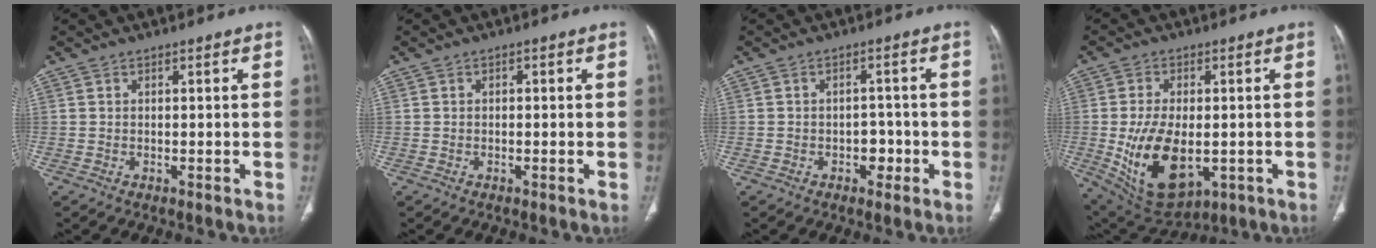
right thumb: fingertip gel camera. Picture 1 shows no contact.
{"total": 0.7, "force": [0.0, 0.5, 0.4], "torque": [-0.003, 0.002, -0.003]}
{"total": 3.3, "force": [-1.3, 2.4, 1.8], "torque": [-0.004, 0.013, -0.017]}
{"total": 15.4, "force": [-2.7, 8.7, 12.4], "torque": [-0.219, -0.010, -0.019]}